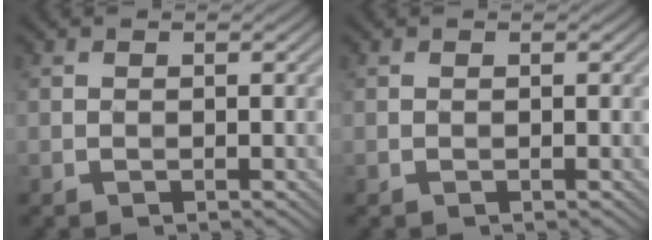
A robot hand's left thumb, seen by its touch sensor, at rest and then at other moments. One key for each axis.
{"total": 0.0}